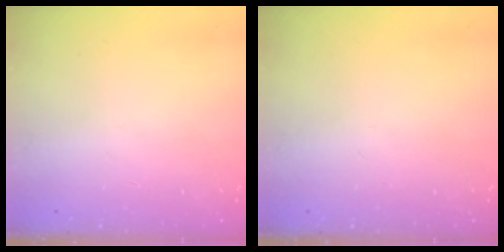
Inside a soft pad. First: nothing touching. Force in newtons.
{"total": 0.0}